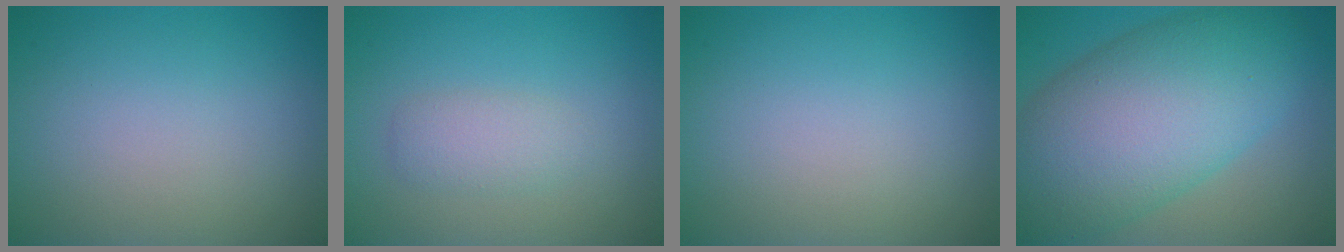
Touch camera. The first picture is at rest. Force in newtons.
{"total": 2.0, "press": 2.0, "slide": 0.2}
{"total": 0.0}
{"total": 12.6, "press": 12.6, "slide": 0.5}